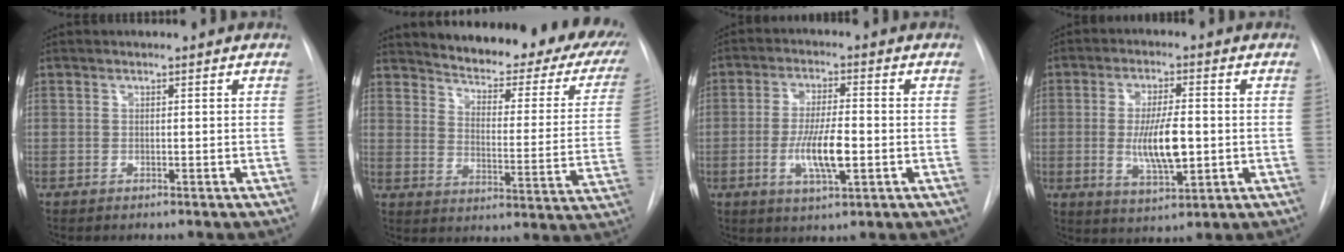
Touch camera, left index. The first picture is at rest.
{"total": 26.1, "force": [22.1, 6.4, 12.3], "torque": [-0.173, -0.063, 0.257]}
{"total": 7.8, "force": [-1.8, 1.7, 7.3], "torque": [-0.141, -0.009, -0.033]}
{"total": 8.6, "force": [-0.8, 2.6, 8.1], "torque": [-0.151, -0.011, -0.011]}